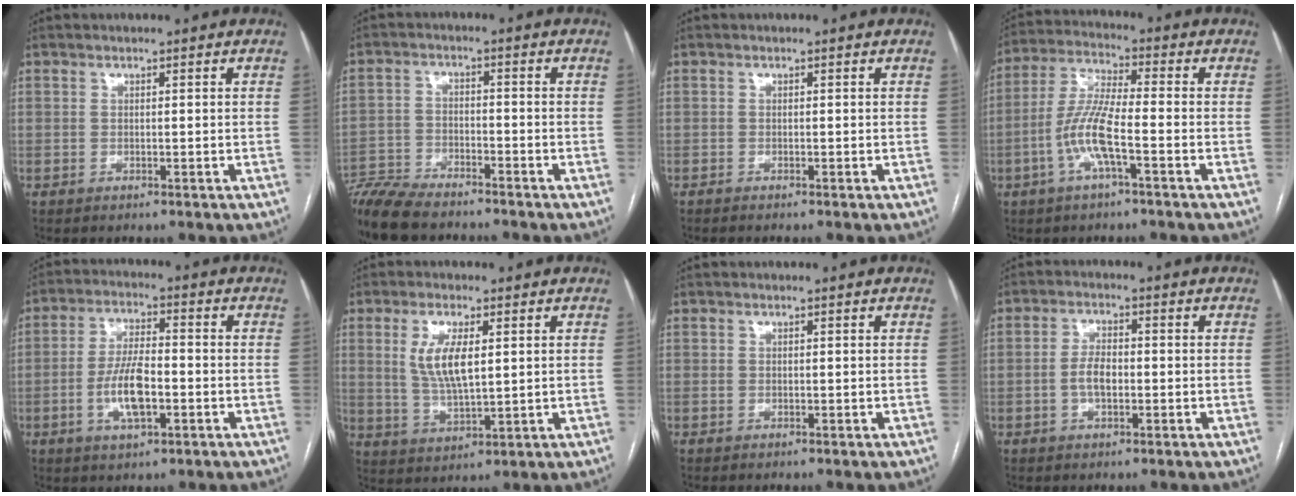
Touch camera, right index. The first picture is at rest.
{"total": 10.4, "force": [-9.4, 1.9, 4.2], "torque": [-0.076, -0.013, -0.162]}
{"total": 0.8, "force": [-0.7, -0.2, 0.3], "torque": [-0.006, -0.002, -0.011]}
{"total": 8.5, "force": [-2.8, 1.0, 7.9], "torque": [-0.173, 0.007, -0.057]}
{"total": 7.8, "force": [-2.1, 2.5, 7.1], "torque": [-0.147, 0.005, -0.035]}
{"total": 7.2, "force": [1.9, 2.1, 6.6], "torque": [-0.135, -0.002, 0.042]}
{"total": 0.0}
{"total": 3.8, "force": [-0.7, 1.8, 3.3], "torque": [-0.071, 0.008, -0.011]}